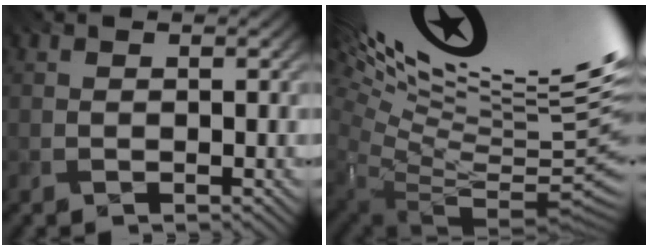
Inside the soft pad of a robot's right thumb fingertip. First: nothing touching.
{"total": 18.2, "force": [7.5, 4.1, 16.0], "torque": [-0.206, 0.042, 0.120]}